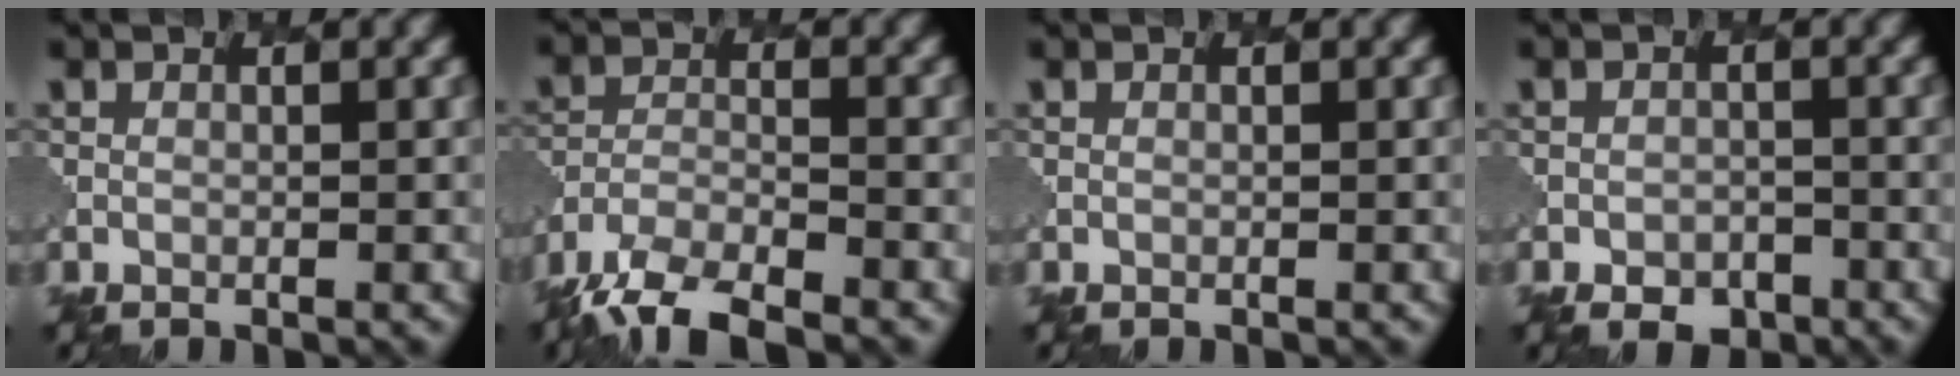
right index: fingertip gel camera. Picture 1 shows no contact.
{"total": 6.7, "force": [-5.5, 2.1, 3.2], "torque": [-0.061, -0.013, -0.105]}
{"total": 0.0}
{"total": 2.8, "force": [-1.9, 1.8, 1.0], "torque": [-0.012, -0.004, -0.028]}